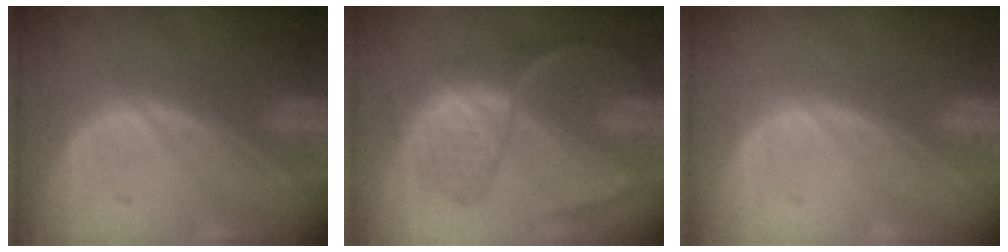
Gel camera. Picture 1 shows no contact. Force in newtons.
{"total": 9.0, "press": 7.5, "slide": 5.0}
{"total": 0.0}